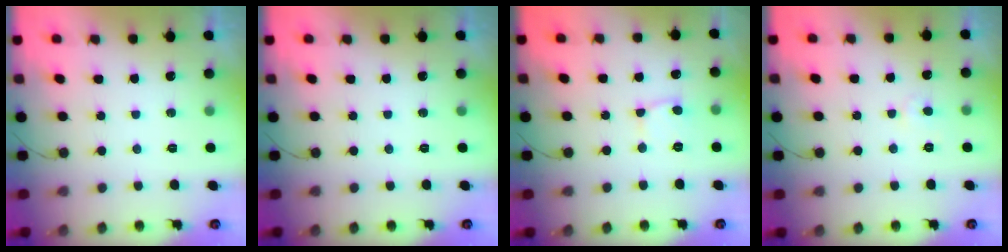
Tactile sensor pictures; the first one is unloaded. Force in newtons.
{"total": 0.0}
{"total": 3.3, "press": 3.3, "slide": 0.2}
{"total": 3.5, "press": 3.5, "slide": 0.4}